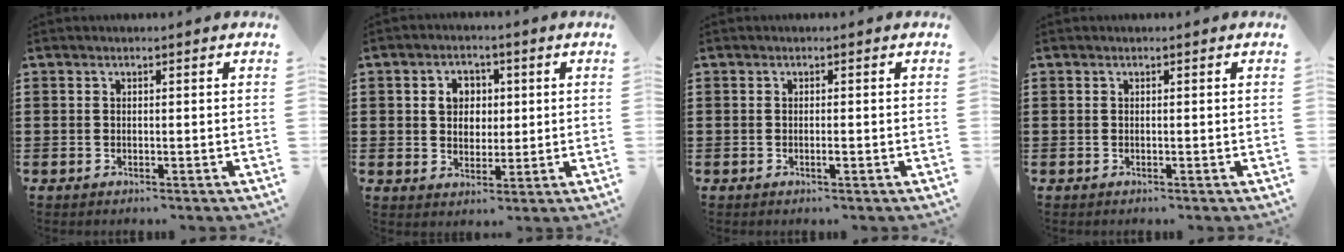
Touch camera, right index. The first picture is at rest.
{"total": 4.6, "force": [1.0, 3.8, 2.4], "torque": [-0.054, 0.013, 0.010]}
{"total": 0.9, "force": [-0.4, 0.0, 0.8], "torque": [-0.016, -0.007, -0.006]}
{"total": 0.0}